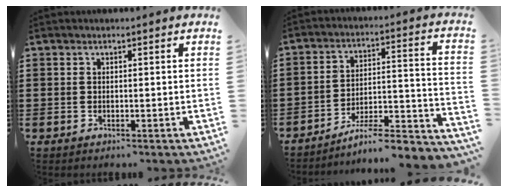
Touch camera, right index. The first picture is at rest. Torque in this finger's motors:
{"motor_torque": [-0.36, 0.35, 0.00, 0.00]}